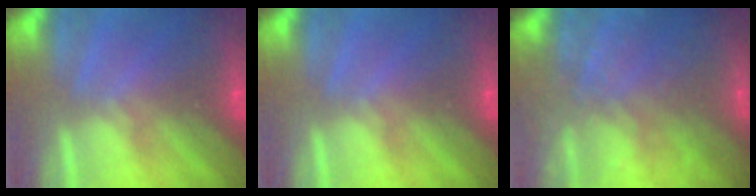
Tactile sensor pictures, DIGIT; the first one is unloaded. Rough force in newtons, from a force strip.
{"total": 0.0}
{"total": 8.4}